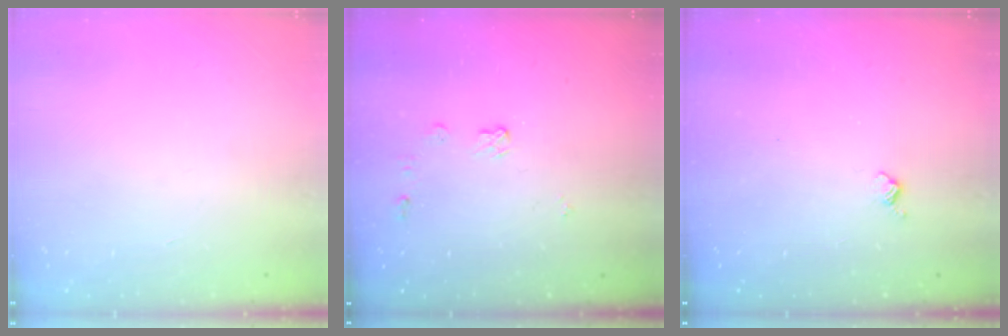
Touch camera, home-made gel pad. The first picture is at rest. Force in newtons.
{"total": 5.2, "press": 5.2, "slide": 0.5}
{"total": 3.2, "press": 3.2, "slide": 0.5}